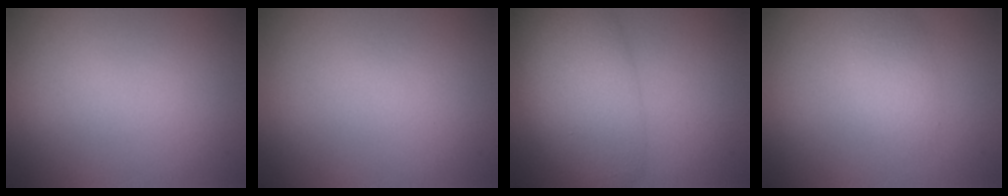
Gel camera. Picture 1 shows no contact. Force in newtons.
{"total": 0.0}
{"total": 7.3, "press": 7.3, "slide": 0.3}
{"total": 1.9, "press": 1.9, "slide": 0.1}